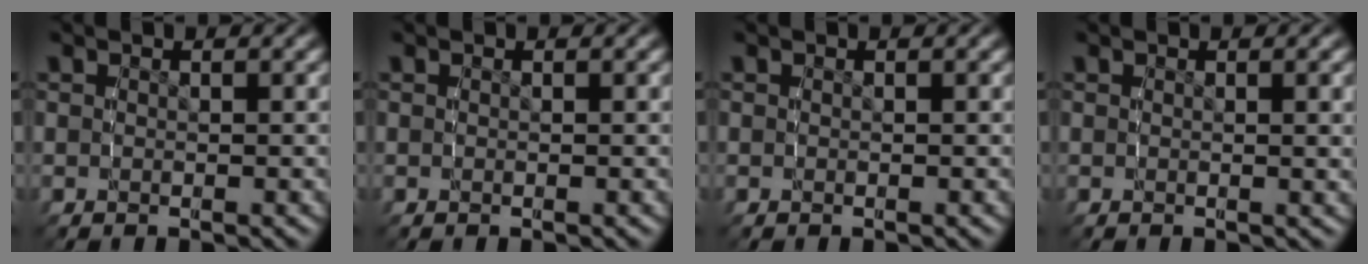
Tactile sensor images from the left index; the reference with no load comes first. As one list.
[{"total": 0.0}, {"total": 0.0}, {"total": 1.0, "force": [0.5, -0.2, 0.9], "torque": [-0.013, -0.001, 0.009]}]